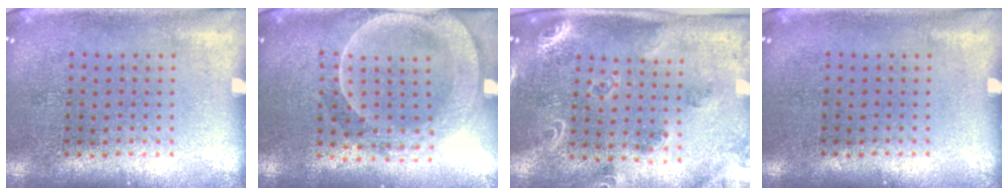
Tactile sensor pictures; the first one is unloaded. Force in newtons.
{"total": 2.3, "press": 2.1, "slide": 0.9}
{"total": 1.9, "press": 1.8, "slide": 0.3}
{"total": 0.0}